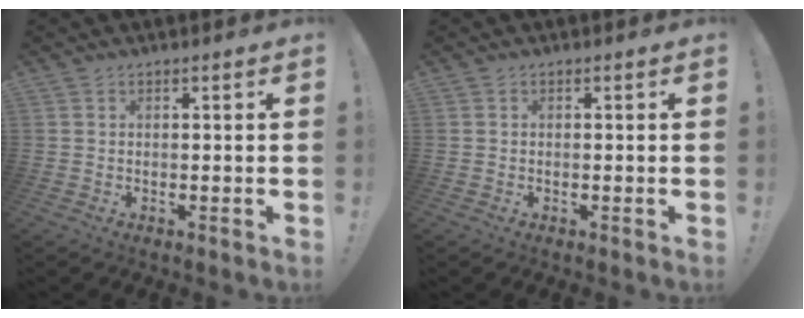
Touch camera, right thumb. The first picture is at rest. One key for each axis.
{"total": 0.0}